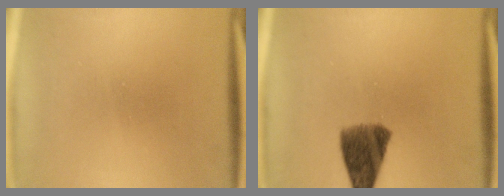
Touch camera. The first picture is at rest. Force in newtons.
{"total": 8.2}